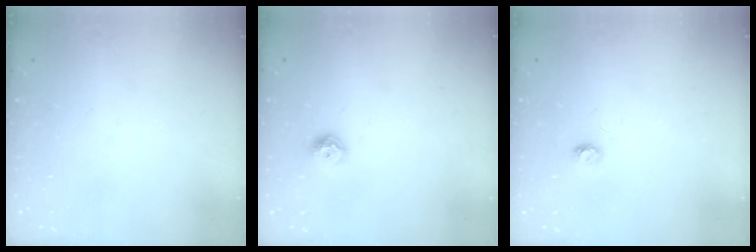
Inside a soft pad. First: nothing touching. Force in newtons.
{"total": 7.0, "press": 6.9, "slide": 0.9}
{"total": 3.4, "press": 3.4, "slide": 0.3}